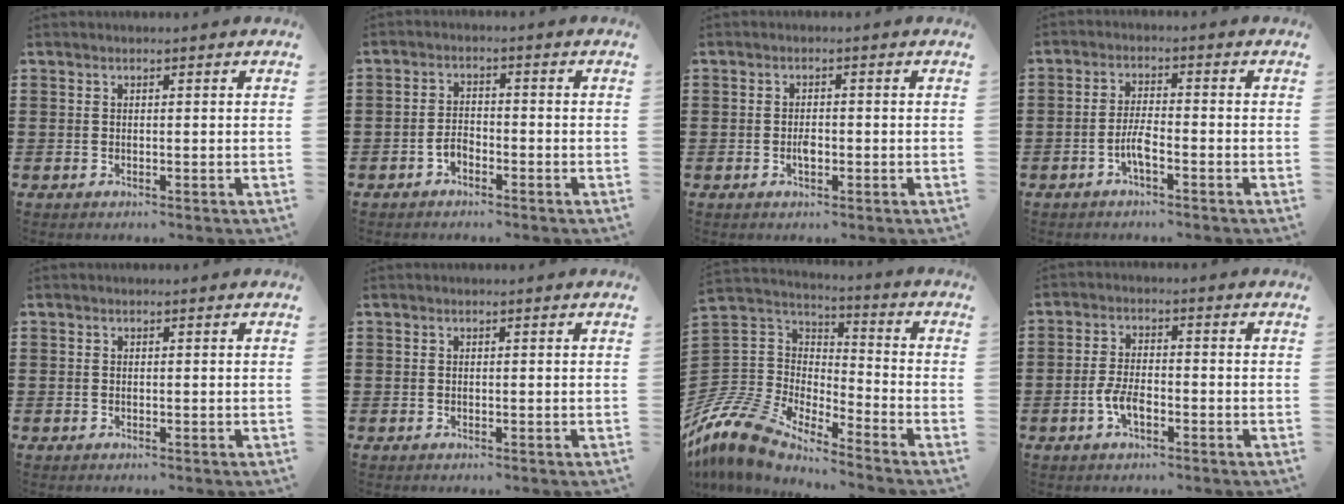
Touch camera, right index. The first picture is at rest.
{"total": 2.3, "force": [-1.4, 1.2, 1.3], "torque": [-0.037, -0.001, -0.031]}
{"total": 1.9, "force": [-0.5, 0.7, 1.7], "torque": [-0.034, -0.003, -0.008]}
{"total": 3.8, "force": [-1.8, 0.8, 3.3], "torque": [-0.078, -0.007, -0.038]}
{"total": 0.0}
{"total": 0.0}
{"total": 11.0, "force": [-9.7, 3.8, 3.3], "torque": [-0.117, 0.006, -0.206]}
{"total": 4.0, "force": [-1.7, 1.7, 3.2], "torque": [-0.078, -0.005, -0.035]}